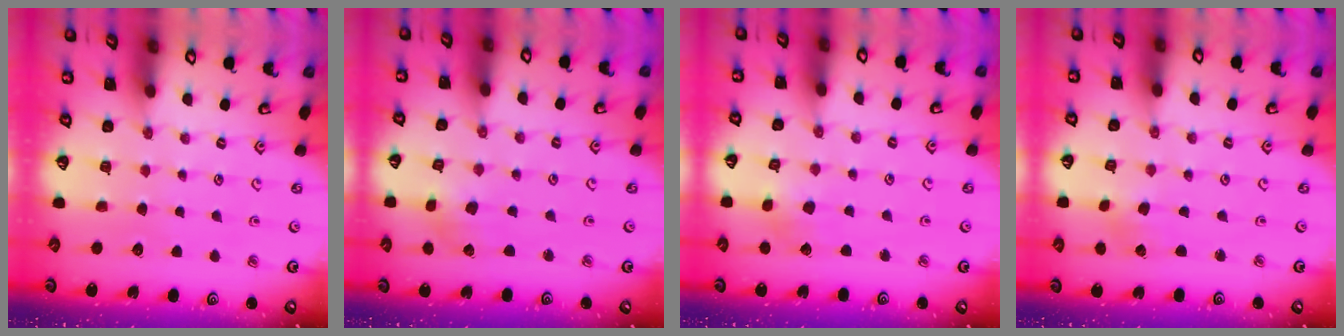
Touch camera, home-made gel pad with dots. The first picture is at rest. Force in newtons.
{"total": 2.6, "press": 2.6, "slide": 0.5}
{"total": 3.0, "press": 3.0, "slide": 0.4}
{"total": 2.2, "press": 2.2, "slide": 0.2}